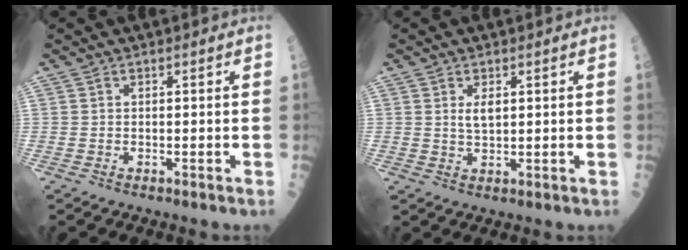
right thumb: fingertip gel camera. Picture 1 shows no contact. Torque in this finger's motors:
{"motor_torque": [0.36, 0.19, 0.21, -0.06, 0.00]}